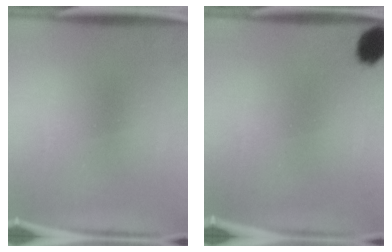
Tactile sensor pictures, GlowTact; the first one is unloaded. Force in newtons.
{"total": 6.7}